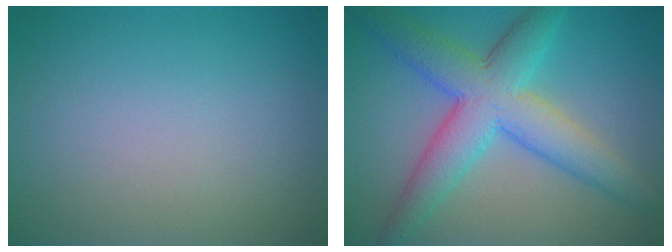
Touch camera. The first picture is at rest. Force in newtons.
{"total": 7.6, "press": 7.5, "slide": 0.3}